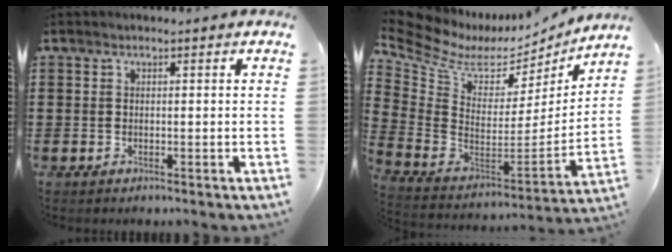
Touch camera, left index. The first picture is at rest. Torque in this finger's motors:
{"motor_torque": [1.43, -0.71, 0.03, 0.00]}